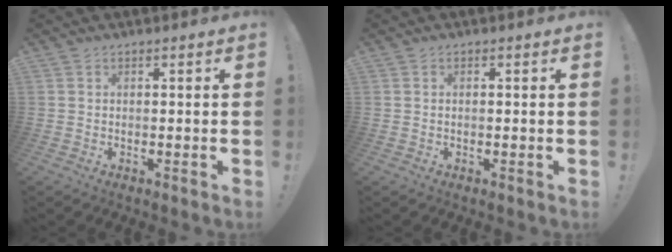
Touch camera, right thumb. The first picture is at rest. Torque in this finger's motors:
{"motor_torque": [-0.07, -0.28, -0.03, 0.12, -0.01]}